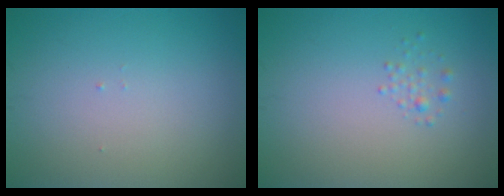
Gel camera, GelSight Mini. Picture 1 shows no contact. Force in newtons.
{"total": 0.9, "press": 0.9, "slide": 0.1}